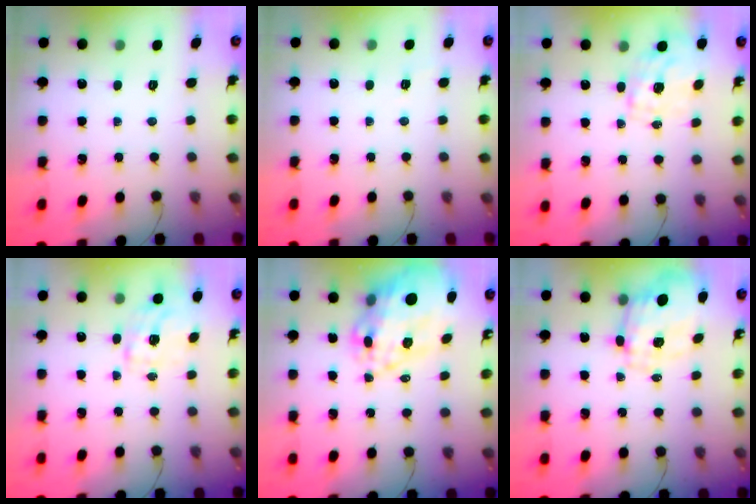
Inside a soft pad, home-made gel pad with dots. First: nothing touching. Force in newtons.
{"total": 2.0, "press": 1.6, "slide": 1.2}
{"total": 1.0, "press": 0.8, "slide": 0.6}
{"total": 10.3, "press": 10.3, "slide": 0.3}
{"total": 20.5, "press": 20.0, "slide": 4.7}
{"total": 3.6, "press": 3.3, "slide": 1.4}